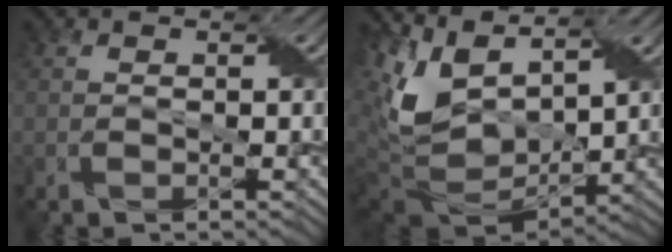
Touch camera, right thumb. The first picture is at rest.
{"total": 12.8, "force": [3.9, 7.4, 9.7], "torque": [-0.237, 0.004, 0.076]}